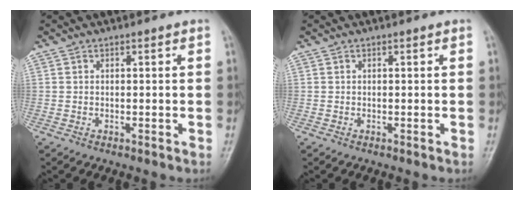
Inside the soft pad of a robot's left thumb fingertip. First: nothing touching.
{"total": 0.0}